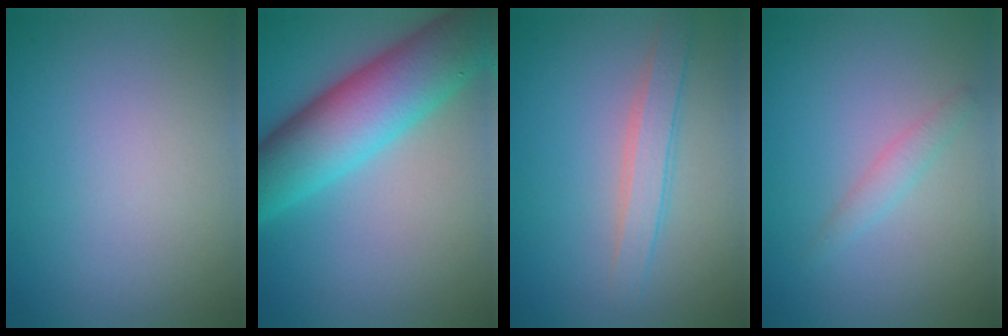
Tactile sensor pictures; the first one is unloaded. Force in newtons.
{"total": 10.2, "press": 10.2, "slide": 0.2}
{"total": 2.4, "press": 2.4, "slide": 0.1}
{"total": 1.4, "press": 1.4, "slide": 0.0}